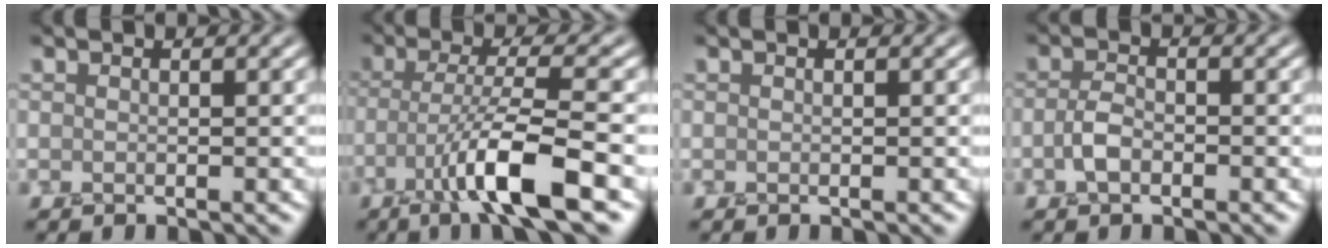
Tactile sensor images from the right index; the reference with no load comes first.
{"total": 6.9, "force": [-3.3, 1.0, 6.0], "torque": [-0.111, -0.001, -0.066]}
{"total": 0.0}
{"total": 2.2, "force": [-0.8, 1.1, 1.7], "torque": [-0.036, 0.002, -0.021]}